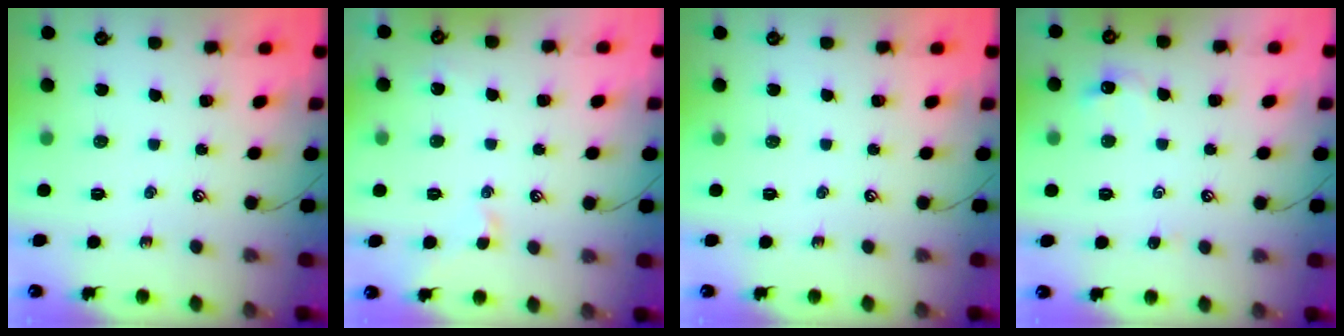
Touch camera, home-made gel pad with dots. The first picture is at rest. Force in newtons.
{"total": 0.9, "press": 0.7, "slide": 0.6}
{"total": 0.0}
{"total": 0.9, "press": 0.8, "slide": 0.4}